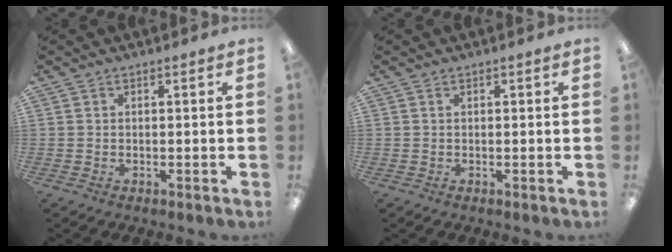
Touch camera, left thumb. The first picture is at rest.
{"total": 0.0}